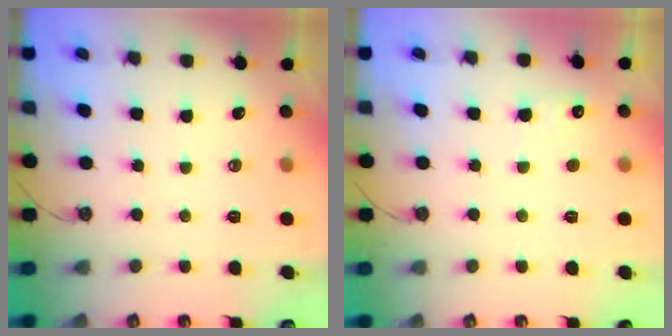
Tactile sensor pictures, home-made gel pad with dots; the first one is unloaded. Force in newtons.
{"total": 4.8, "press": 4.6, "slide": 1.3}